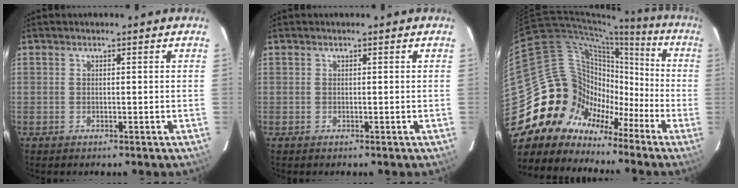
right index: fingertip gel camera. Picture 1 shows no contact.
{"total": 0.0}
{"total": 17.6, "force": [-7.7, 15.2, 4.5], "torque": [-0.092, 0.061, -0.140]}